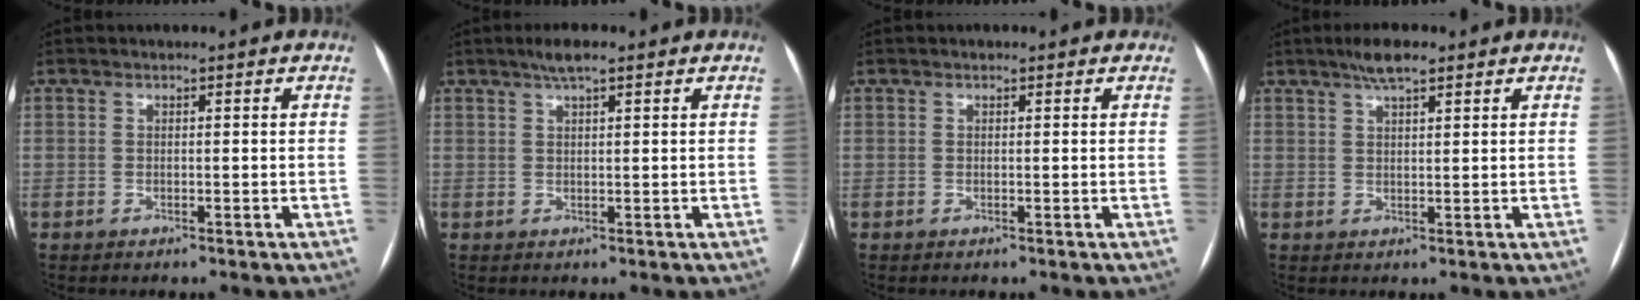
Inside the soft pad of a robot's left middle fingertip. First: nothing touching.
{"total": 3.1, "force": [2.1, 0.4, 2.3], "torque": [-0.043, 0.010, 0.037]}
{"total": 0.8, "force": [0.5, 0.6, 0.1], "torque": [0.000, 0.009, 0.003]}
{"total": 4.2, "force": [3.0, 0.8, 2.9], "torque": [-0.052, 0.011, 0.052]}